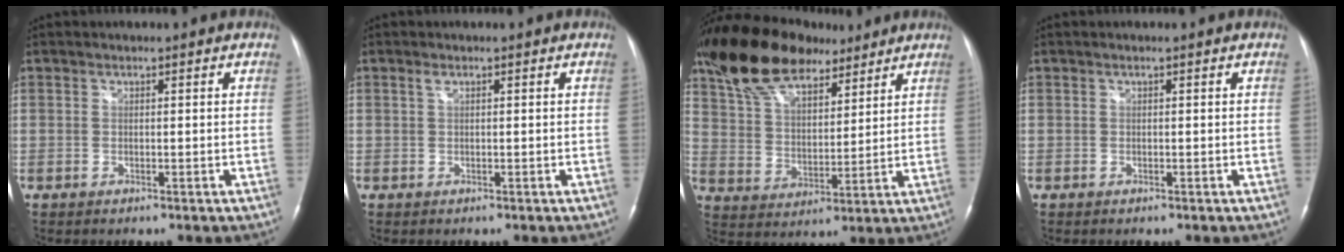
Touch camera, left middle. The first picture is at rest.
{"total": 0.7, "force": [0.5, 0.1, 0.5], "torque": [-0.010, 0.003, 0.009]}
{"total": 16.3, "force": [12.4, 6.6, 8.4], "torque": [-0.162, 0.032, 0.227]}
{"total": 0.0}